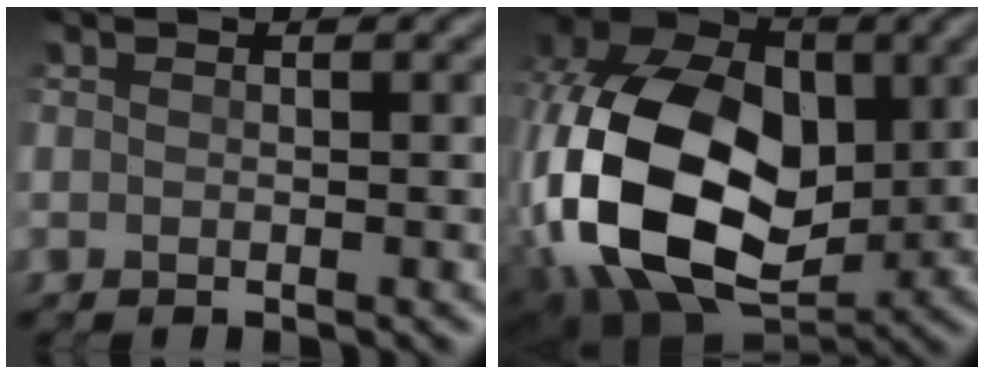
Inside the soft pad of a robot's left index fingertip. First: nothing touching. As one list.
[{"total": 17.0, "force": [-2.0, 11.6, 12.3], "torque": [-0.277, 0.001, -0.045]}]